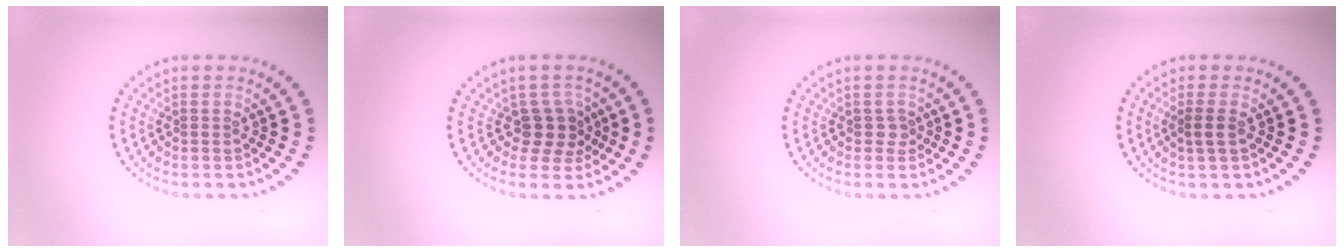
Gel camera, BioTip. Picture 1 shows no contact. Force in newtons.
{"total": 2.6, "press": 2.0, "slide": 1.5}
{"total": 1.0, "press": 0.8, "slide": 0.6}
{"total": 1.3, "press": 1.1, "slide": 0.6}